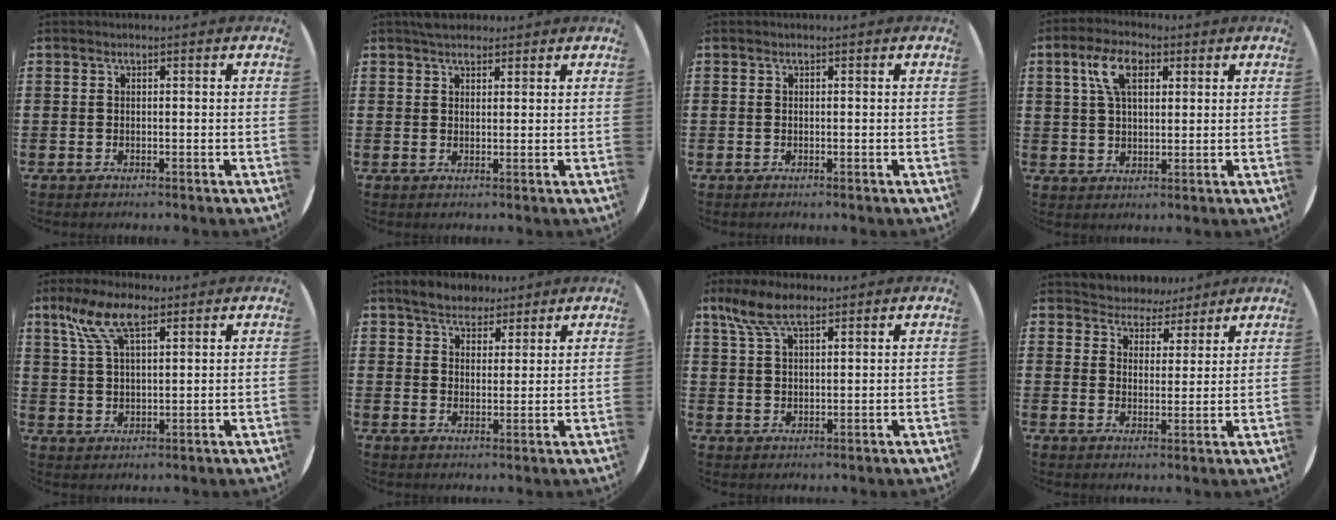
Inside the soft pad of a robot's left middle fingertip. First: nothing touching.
{"total": 2.5, "force": [2.3, 0.9, 0.4], "torque": [-0.004, 0.000, 0.043]}
{"total": 0.0}
{"total": 6.3, "force": [3.0, 3.2, 4.5], "torque": [-0.102, 0.016, 0.053]}
{"total": 7.8, "force": [4.8, 3.1, 5.4], "torque": [-0.119, 0.006, 0.086]}
{"total": 4.1, "force": [3.7, 1.8, 0.4], "torque": [-0.013, -0.003, 0.067]}
{"total": 6.3, "force": [4.2, 2.5, 3.9], "torque": [-0.087, 0.001, 0.078]}
{"total": 4.6, "force": [4.2, 1.9, -0.2], "torque": [-0.019, -0.019, 0.074]}